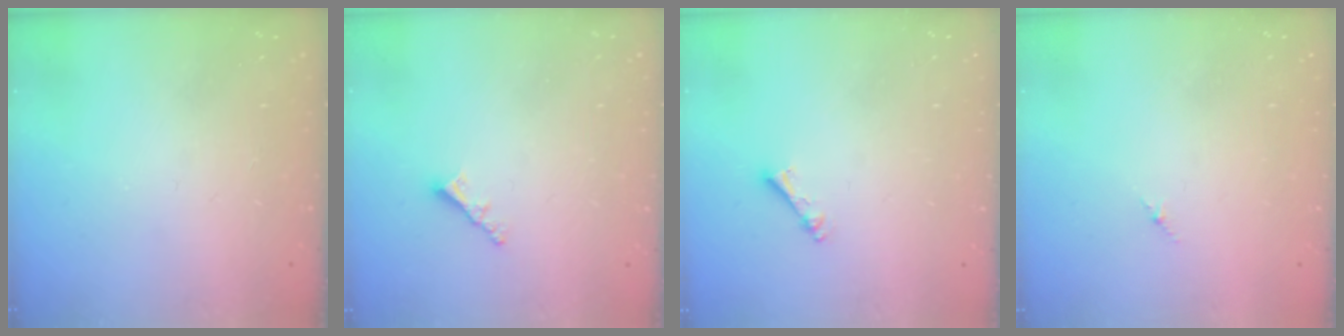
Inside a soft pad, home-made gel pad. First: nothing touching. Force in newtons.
{"total": 2.3, "press": 2.3, "slide": 0.1}
{"total": 2.5, "press": 2.4, "slide": 0.5}
{"total": 1.8, "press": 1.7, "slide": 0.6}